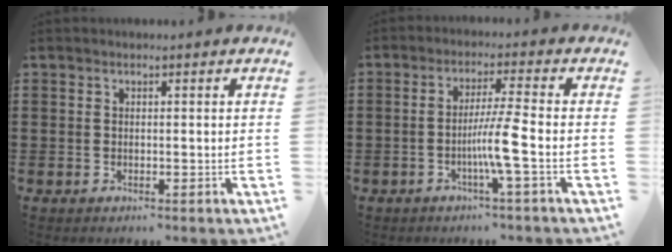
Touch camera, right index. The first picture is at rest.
{"total": 5.9, "force": [-2.1, -0.8, 5.5], "torque": [-0.101, -0.011, -0.042]}